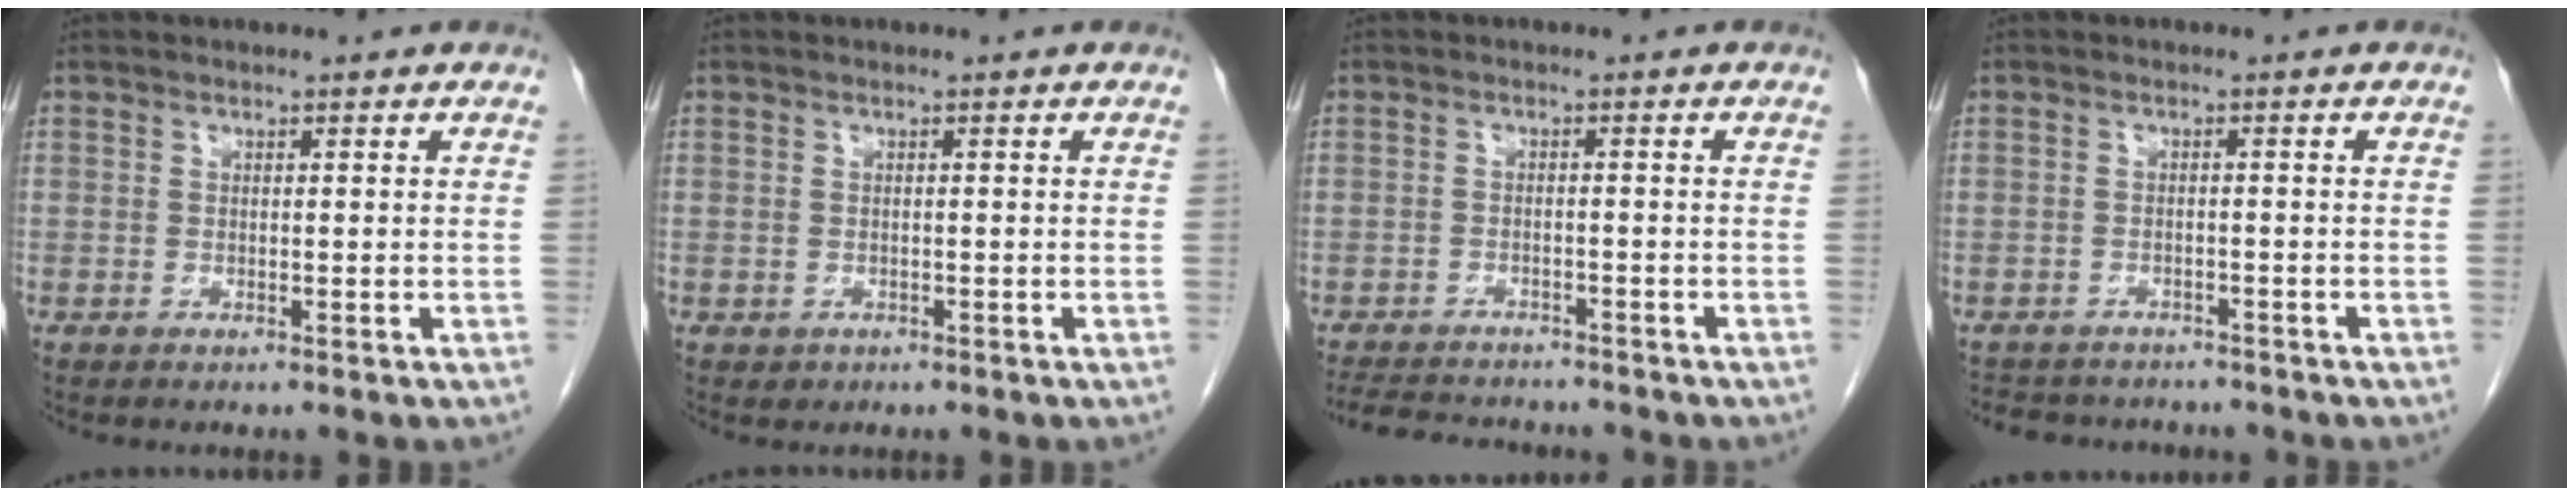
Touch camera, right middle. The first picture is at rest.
{"total": 0.8, "force": [-0.3, 0.7, 0.1], "torque": [-0.005, 0.002, 0.000]}
{"total": 10.6, "force": [-9.5, 3.0, 3.5], "torque": [-0.069, -0.001, -0.131]}
{"total": 7.8, "force": [-7.1, 2.9, 1.7], "torque": [-0.028, 0.006, -0.091]}